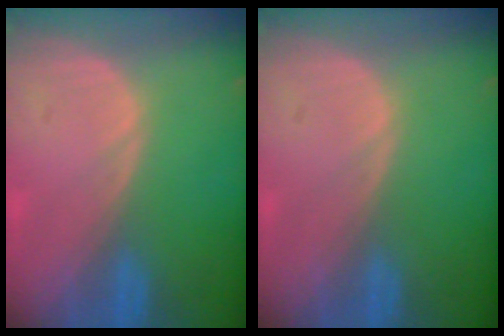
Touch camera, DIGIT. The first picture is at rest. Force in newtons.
{"total": 0.0}